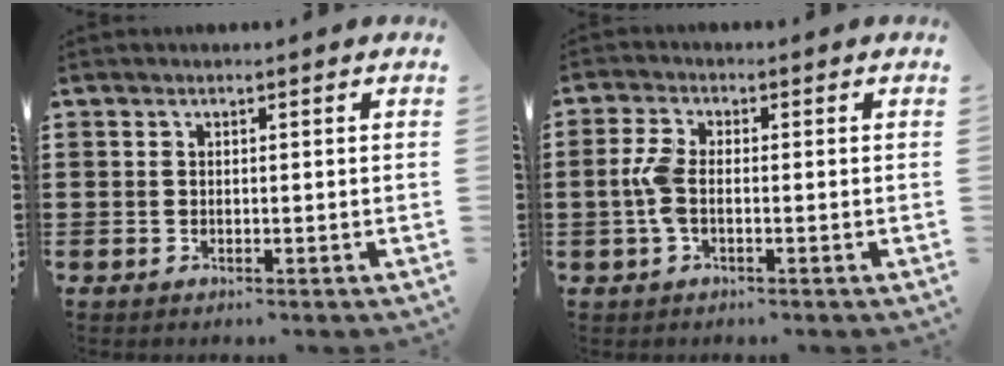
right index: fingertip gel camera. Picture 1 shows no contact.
{"total": 4.2, "force": [-0.7, 1.8, 3.8], "torque": [-0.096, -0.005, -0.022]}